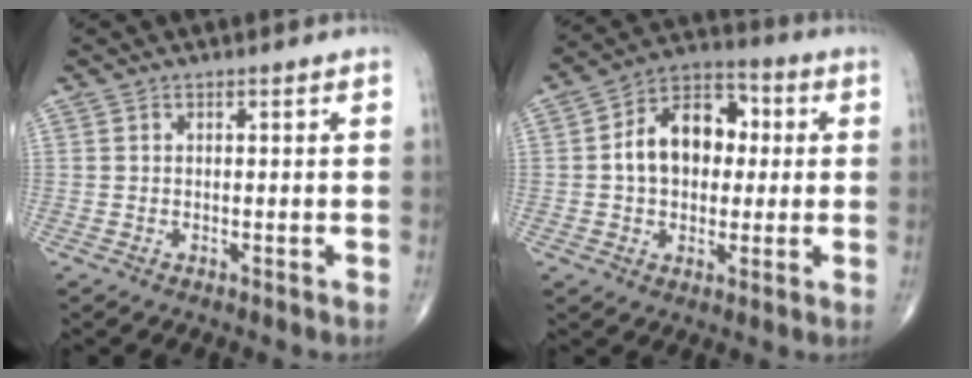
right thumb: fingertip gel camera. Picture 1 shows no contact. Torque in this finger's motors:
{"motor_torque": [0.54, 2.38, 0.46, 0.30, 0.08]}